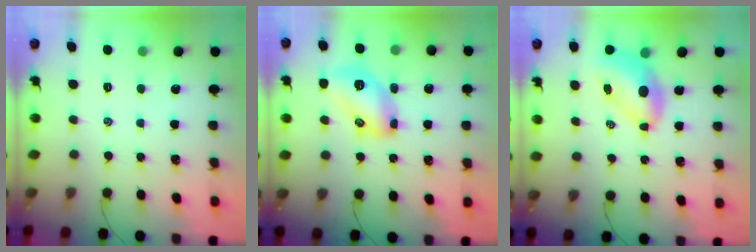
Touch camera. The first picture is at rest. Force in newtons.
{"total": 11.3, "press": 11.3, "slide": 0.7}
{"total": 7.0, "press": 6.9, "slide": 1.2}